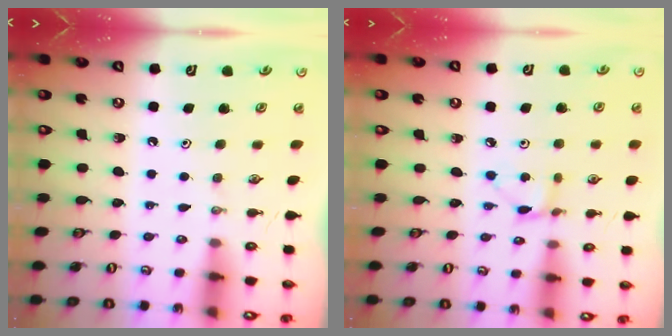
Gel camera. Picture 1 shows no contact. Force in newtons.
{"total": 3.5, "press": 3.5, "slide": 0.4}